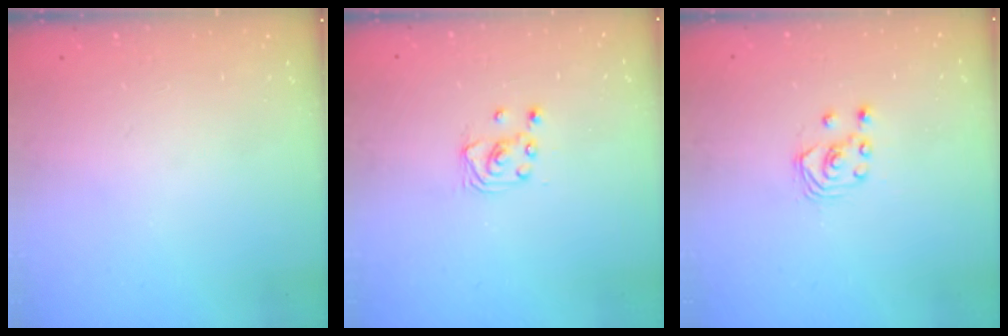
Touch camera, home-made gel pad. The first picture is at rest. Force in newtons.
{"total": 2.5, "press": 2.5, "slide": 0.2}
{"total": 2.1, "press": 2.1, "slide": 0.3}